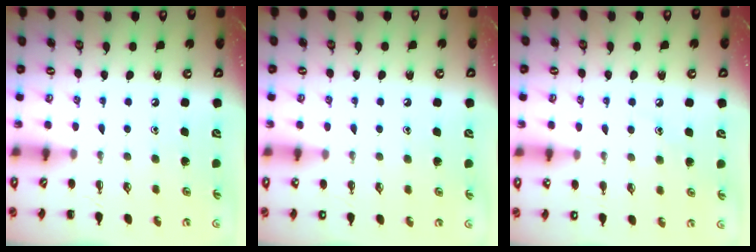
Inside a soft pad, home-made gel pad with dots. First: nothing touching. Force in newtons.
{"total": 3.7, "press": 2.5, "slide": 2.7}
{"total": 7.7, "press": 7.5, "slide": 1.7}